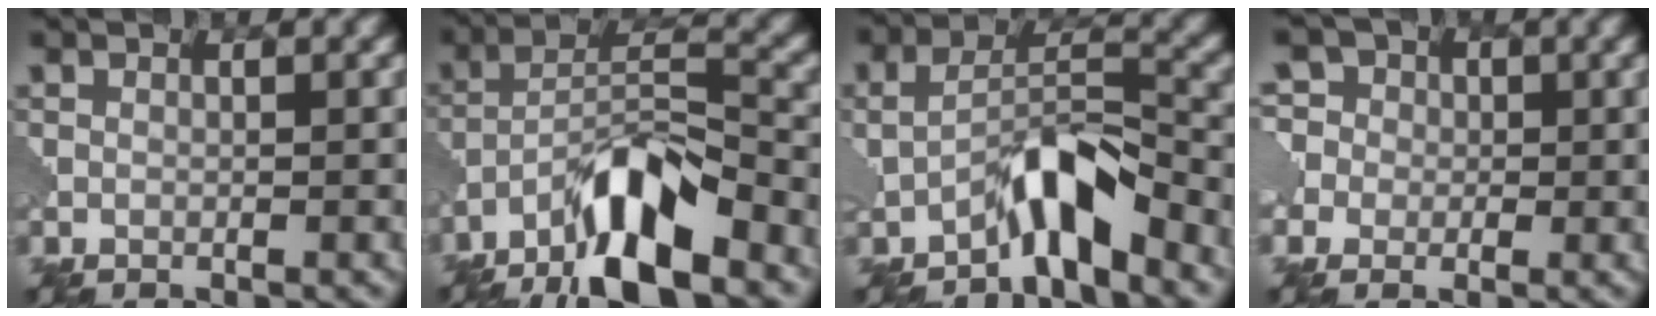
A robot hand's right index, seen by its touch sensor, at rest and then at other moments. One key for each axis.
{"total": 10.1, "fx": -6.9, "fy": 2.7, "fz": 7.0, "tx": -0.119, "ty": 0.013, "tz": -0.130}
{"total": 4.7, "fx": -3.0, "fy": 1.5, "fz": 3.2, "tx": -0.053, "ty": 0.018, "tz": -0.053}
{"total": 6.7, "fx": 1.0, "fy": 6.0, "fz": 2.8, "tx": -0.053, "ty": 0.045, "tz": -0.022}